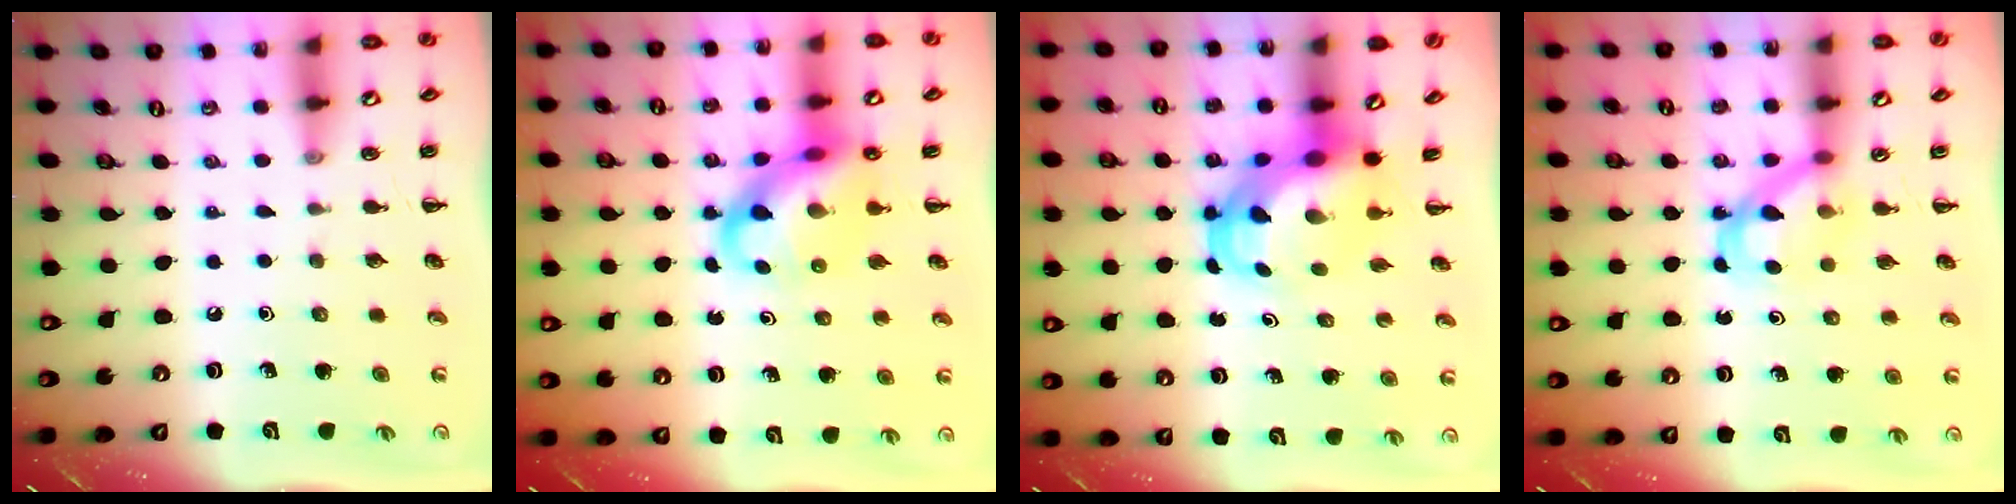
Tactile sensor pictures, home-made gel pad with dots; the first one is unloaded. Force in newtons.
{"total": 11.7, "press": 11.3, "slide": 3.2}
{"total": 6.8, "press": 6.7, "slide": 1.1}
{"total": 5.0, "press": 5.0, "slide": 0.7}